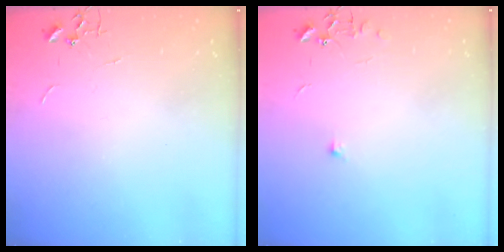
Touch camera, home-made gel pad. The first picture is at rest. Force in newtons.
{"total": 6.5, "press": 6.5, "slide": 0.6}